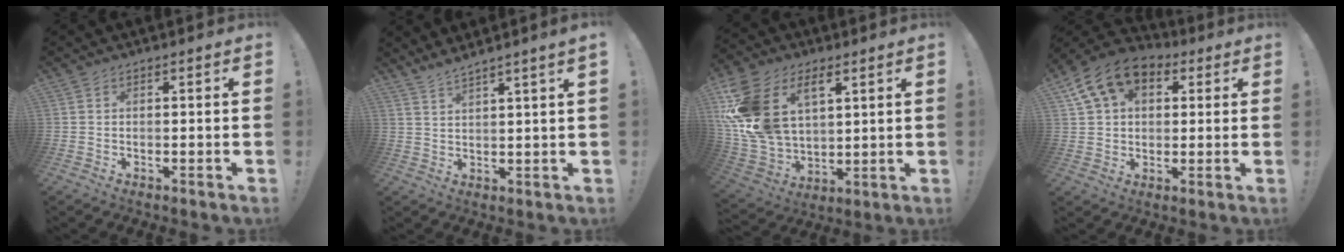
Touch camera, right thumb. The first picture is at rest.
{"total": 4.0, "force": [3.3, -0.8, 2.2], "torque": [-0.044, -0.020, 0.057]}
{"total": 19.6, "force": [8.1, 13.1, 12.1], "torque": [-0.259, -0.041, 0.153]}
{"total": 13.6, "force": [5.9, 9.5, 7.8], "torque": [-0.126, -0.017, 0.116]}